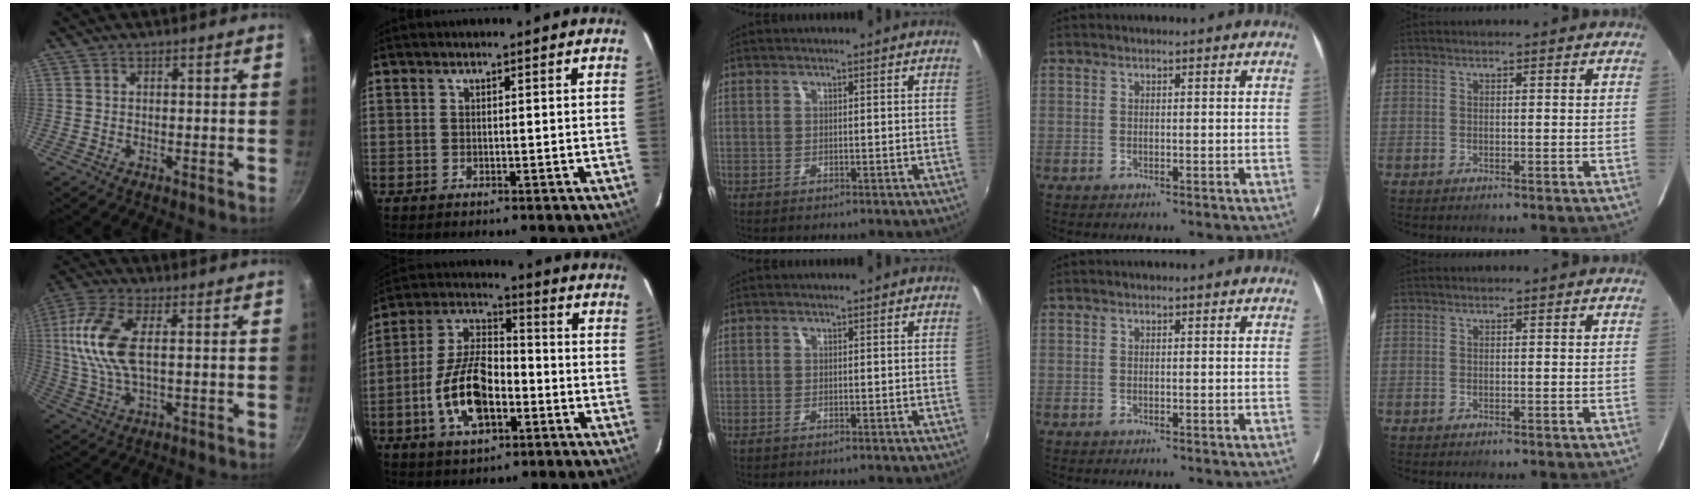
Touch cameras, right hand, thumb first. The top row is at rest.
{"thumb": {"total": 12.7, "force": [1.8, 5.8, 11.2], "torque": [-0.240, 0.009, 0.026]}, "index": {"total": 14.4, "force": [-4.5, 7.3, 11.5], "torque": [-0.234, 0.012, -0.079]}}